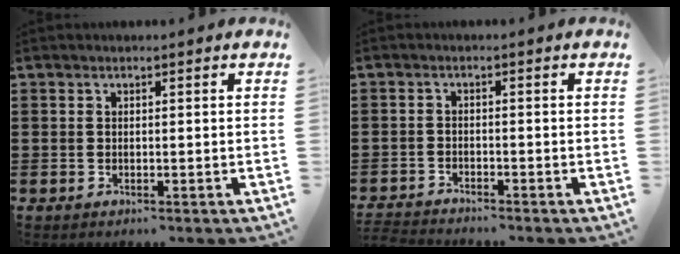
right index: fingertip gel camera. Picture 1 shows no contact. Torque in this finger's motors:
{"motor_torque": [-2.07, 0.07, -1.05, -0.14]}